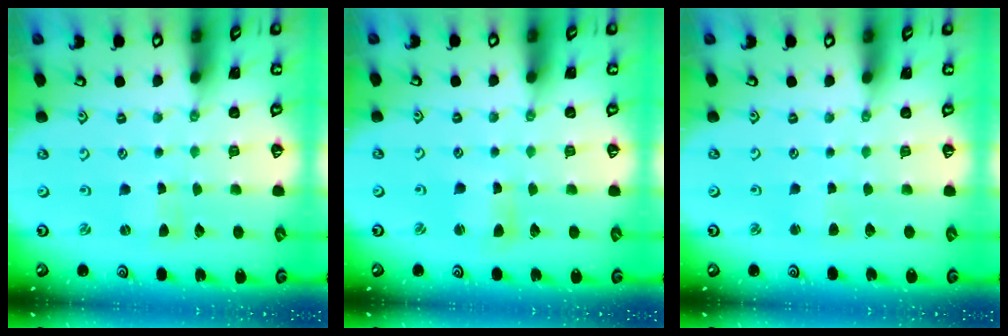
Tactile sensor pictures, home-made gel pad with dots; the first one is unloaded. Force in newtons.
{"total": 3.2, "press": 3.2, "slide": 0.4}
{"total": 1.2, "press": 1.2, "slide": 0.2}